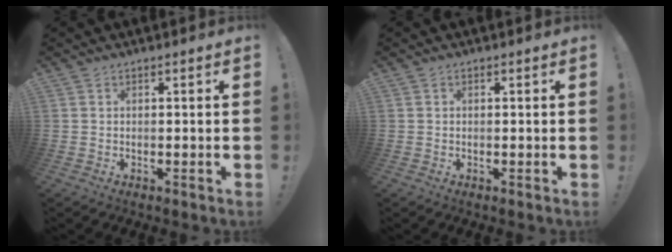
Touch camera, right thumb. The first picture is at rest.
{"total": 0.0}